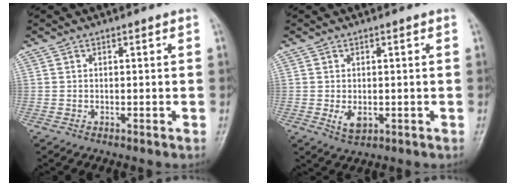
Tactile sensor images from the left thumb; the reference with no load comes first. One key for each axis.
{"total": 3.7, "fx": -0.6, "fy": 2.4, "fz": 2.9, "tx": -0.041, "ty": -0.007, "tz": -0.005}